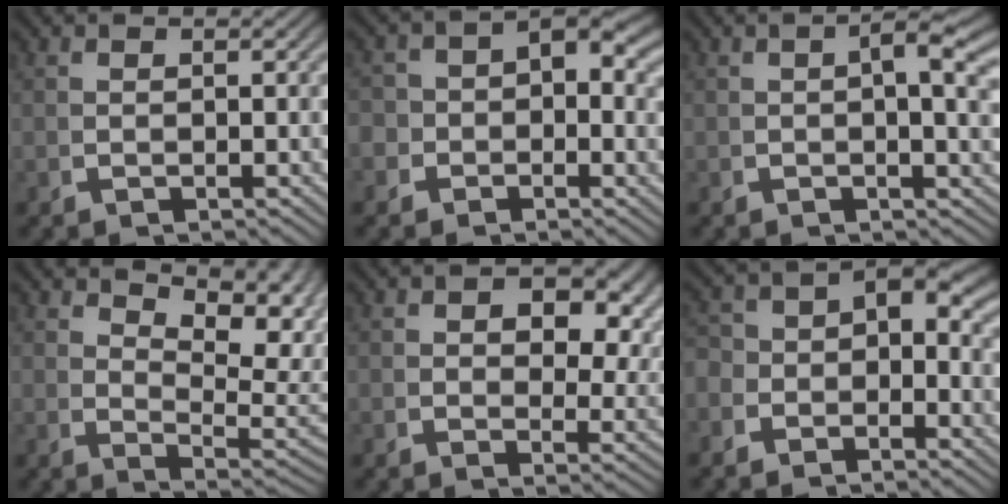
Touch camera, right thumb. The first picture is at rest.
{"total": 5.0, "force": [-0.6, 4.2, 2.6], "torque": [-0.040, -0.009, -0.014]}
{"total": 3.4, "force": [0.9, 0.8, 3.2], "torque": [-0.037, 0.010, 0.008]}
{"total": 7.2, "force": [1.6, 4.0, 5.8], "torque": [-0.087, -0.022, 0.043]}
{"total": 6.4, "force": [1.7, 4.1, 4.6], "torque": [-0.055, -0.011, 0.026]}
{"total": 5.0, "force": [-0.8, 3.8, 3.2], "torque": [-0.050, -0.012, -0.011]}